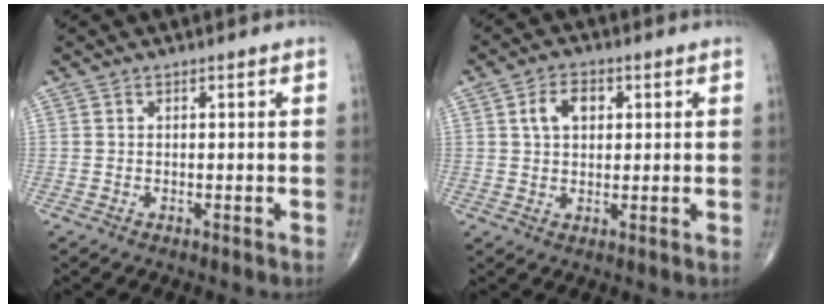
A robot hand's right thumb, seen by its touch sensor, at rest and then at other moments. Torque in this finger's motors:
{"motor_torque": [-0.75, 0.36, 0.56, 0.24, 0.06]}